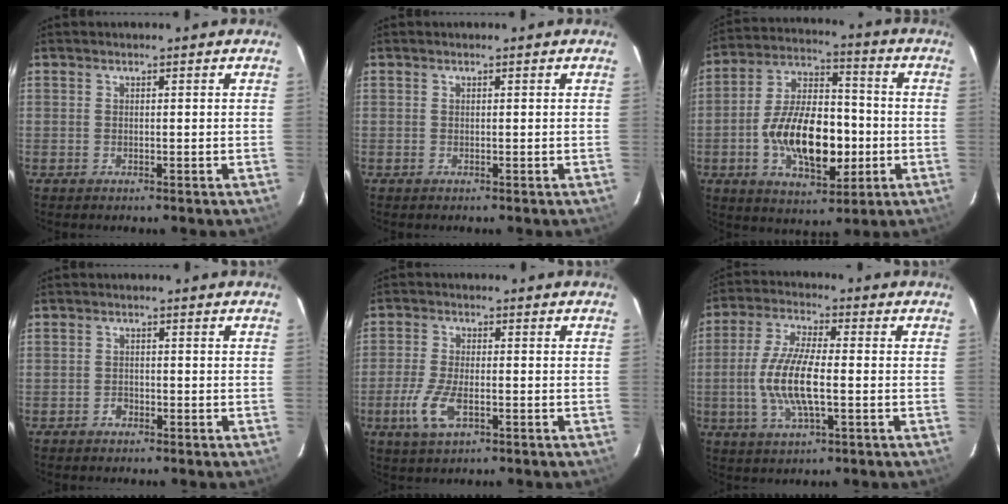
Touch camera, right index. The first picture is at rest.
{"total": 0.0}
{"total": 17.3, "force": [-3.6, 8.8, 14.4], "torque": [-0.271, 0.010, -0.053]}
{"total": 1.5, "force": [-1.0, 1.1, 0.2], "torque": [-0.004, 0.002, -0.017]}
{"total": 7.2, "force": [-2.8, 3.0, 5.9], "torque": [-0.137, -0.010, -0.054]}
{"total": 12.0, "force": [-1.8, 3.6, 11.3], "torque": [-0.236, -0.002, -0.039]}